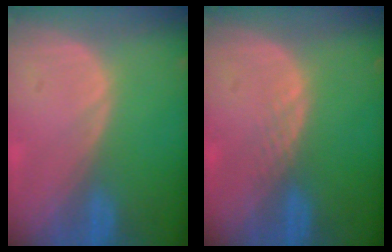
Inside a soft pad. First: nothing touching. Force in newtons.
{"total": 1.3, "press": 1.2, "slide": 0.1}